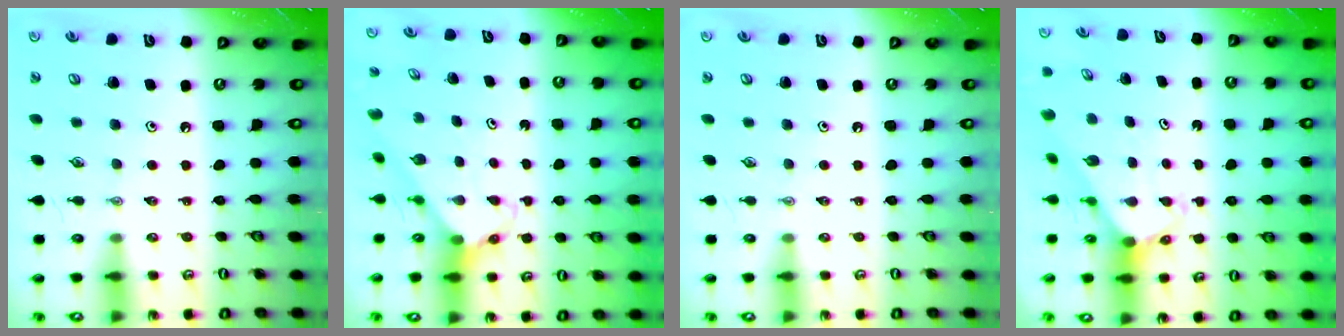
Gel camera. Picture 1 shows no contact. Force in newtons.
{"total": 2.7, "press": 2.7, "slide": 0.2}
{"total": 0.0}
{"total": 2.4, "press": 2.4, "slide": 0.2}